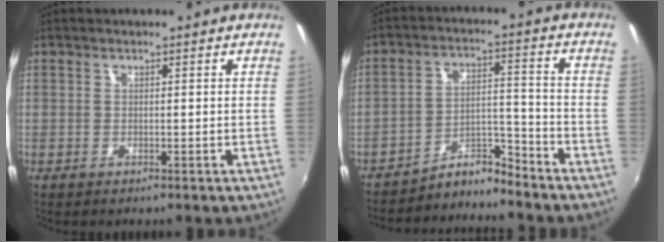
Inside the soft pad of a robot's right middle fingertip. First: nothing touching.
{"total": 5.8, "force": [-5.8, -0.2, -0.1], "torque": [0.001, 0.029, -0.108]}